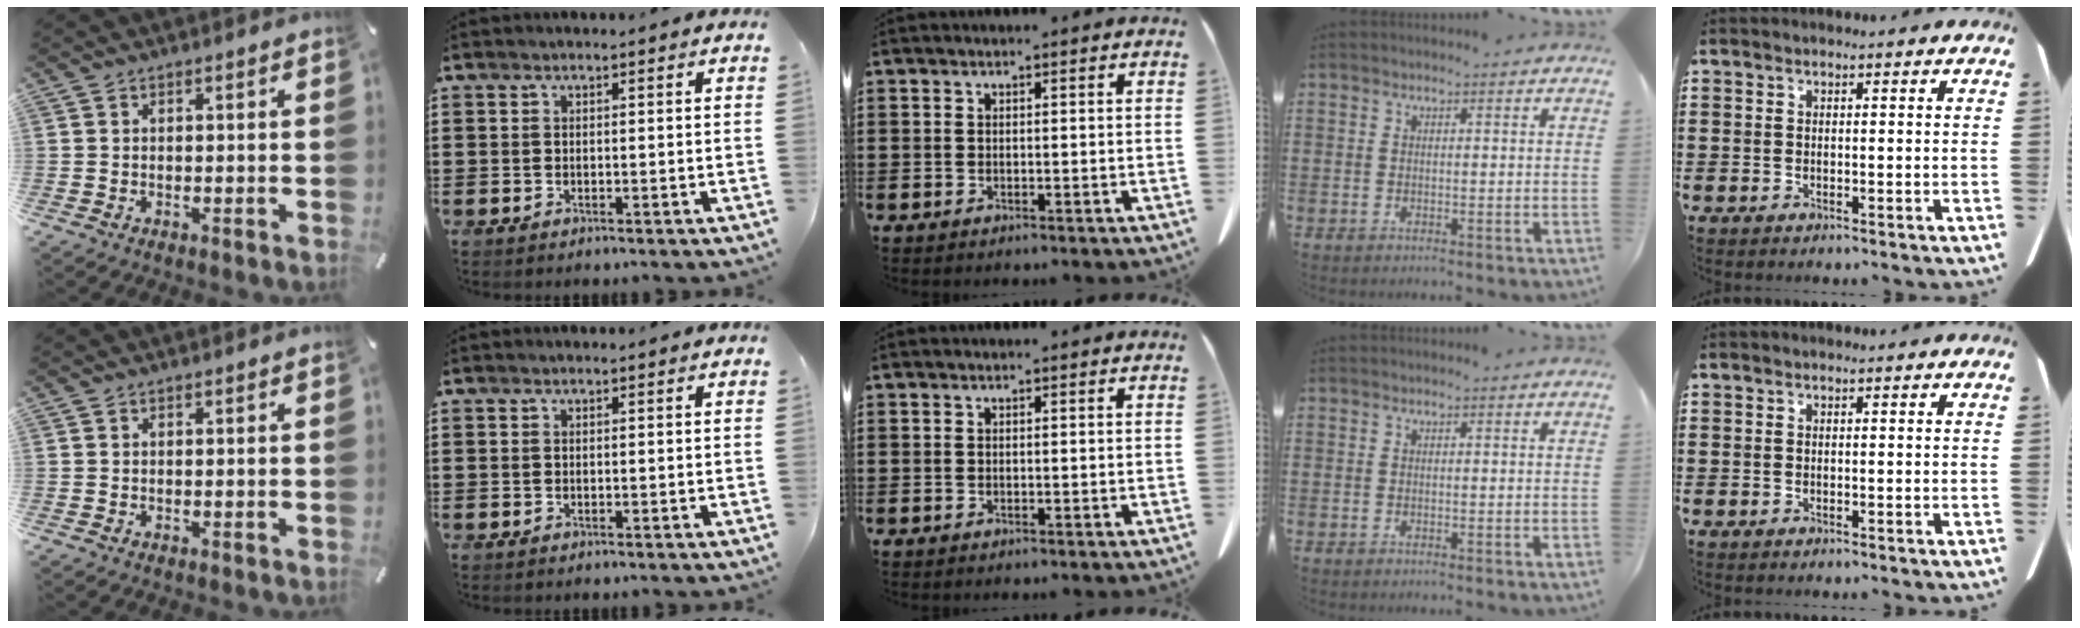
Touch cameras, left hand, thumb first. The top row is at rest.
{}